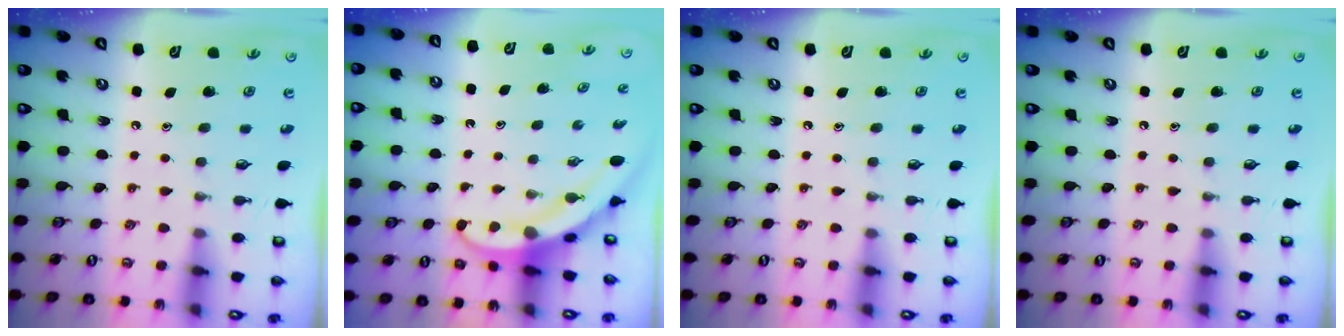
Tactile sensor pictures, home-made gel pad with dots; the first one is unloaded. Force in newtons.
{"total": 4.0, "press": 4.0, "slide": 0.7}
{"total": 0.0}
{"total": 0.0}